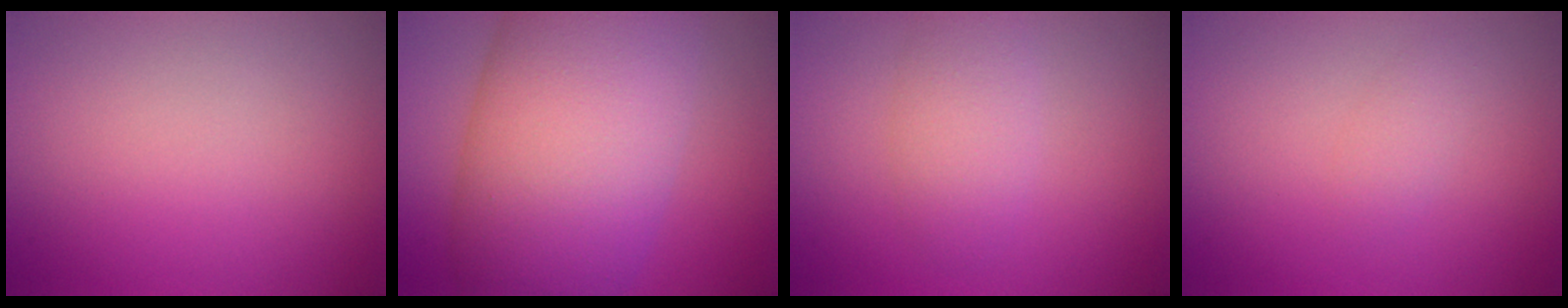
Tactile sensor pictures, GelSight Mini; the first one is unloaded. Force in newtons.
{"total": 14.4, "press": 14.4, "slide": 0.3}
{"total": 2.8, "press": 2.8, "slide": 0.2}
{"total": 1.1, "press": 1.1, "slide": 0.0}